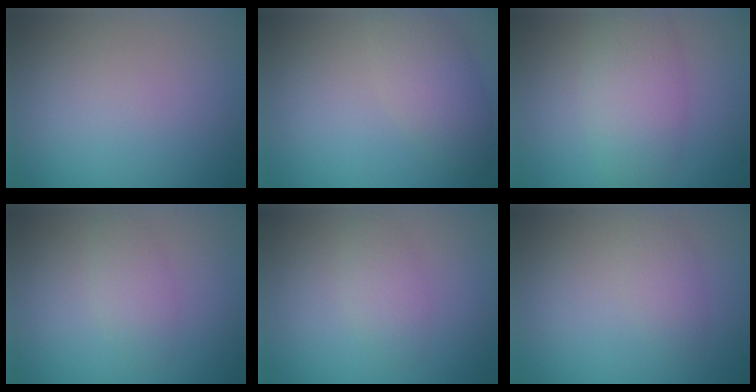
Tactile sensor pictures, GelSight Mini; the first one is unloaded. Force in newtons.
{"total": 3.5, "press": 3.5, "slide": 0.2}
{"total": 4.5, "press": 4.5, "slide": 0.1}
{"total": 1.9, "press": 1.9, "slide": 0.0}
{"total": 1.9, "press": 1.9, "slide": 0.0}
{"total": 1.8, "press": 1.8, "slide": 0.1}